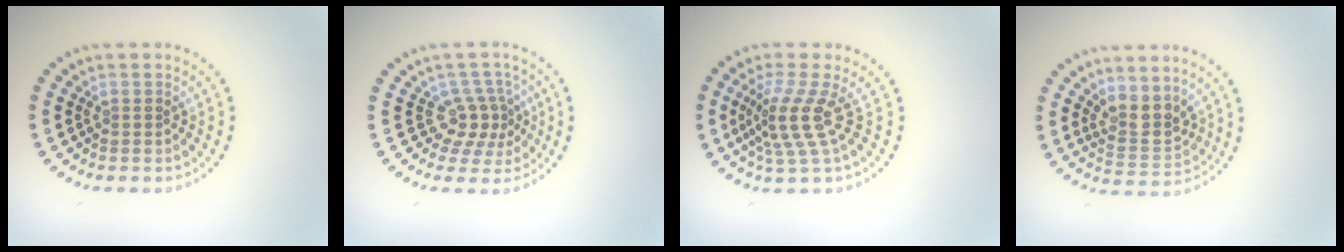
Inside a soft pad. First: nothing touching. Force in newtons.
{"total": 3.0, "press": 2.3, "slide": 1.9}
{"total": 3.7, "press": 2.7, "slide": 2.6}
{"total": 3.2, "press": 2.8, "slide": 1.6}